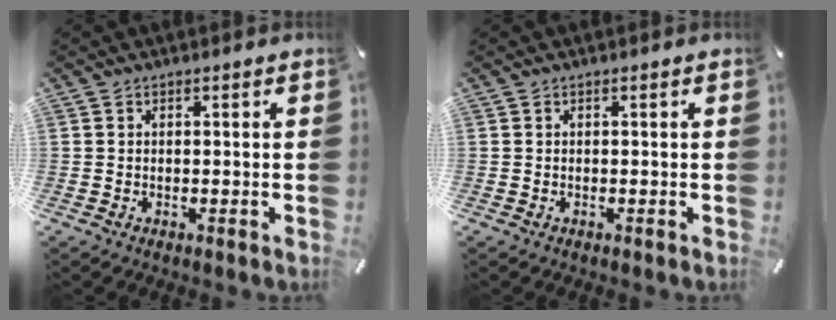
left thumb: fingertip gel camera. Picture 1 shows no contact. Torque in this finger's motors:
{"motor_torque": [0.00, 0.00, 0.00, 0.00, 0.00]}